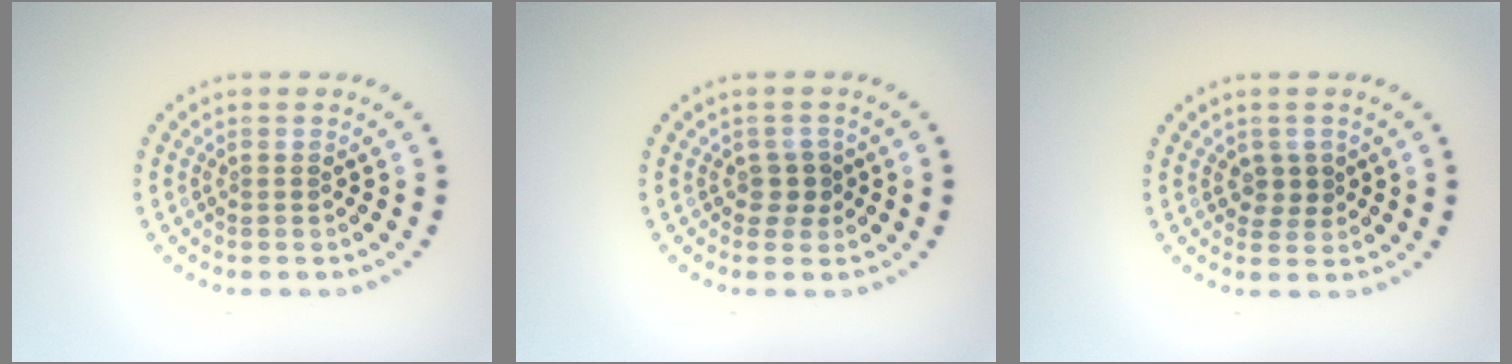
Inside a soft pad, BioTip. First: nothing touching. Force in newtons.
{"total": 1.6, "press": 1.4, "slide": 0.9}
{"total": 1.6, "press": 1.4, "slide": 0.9}